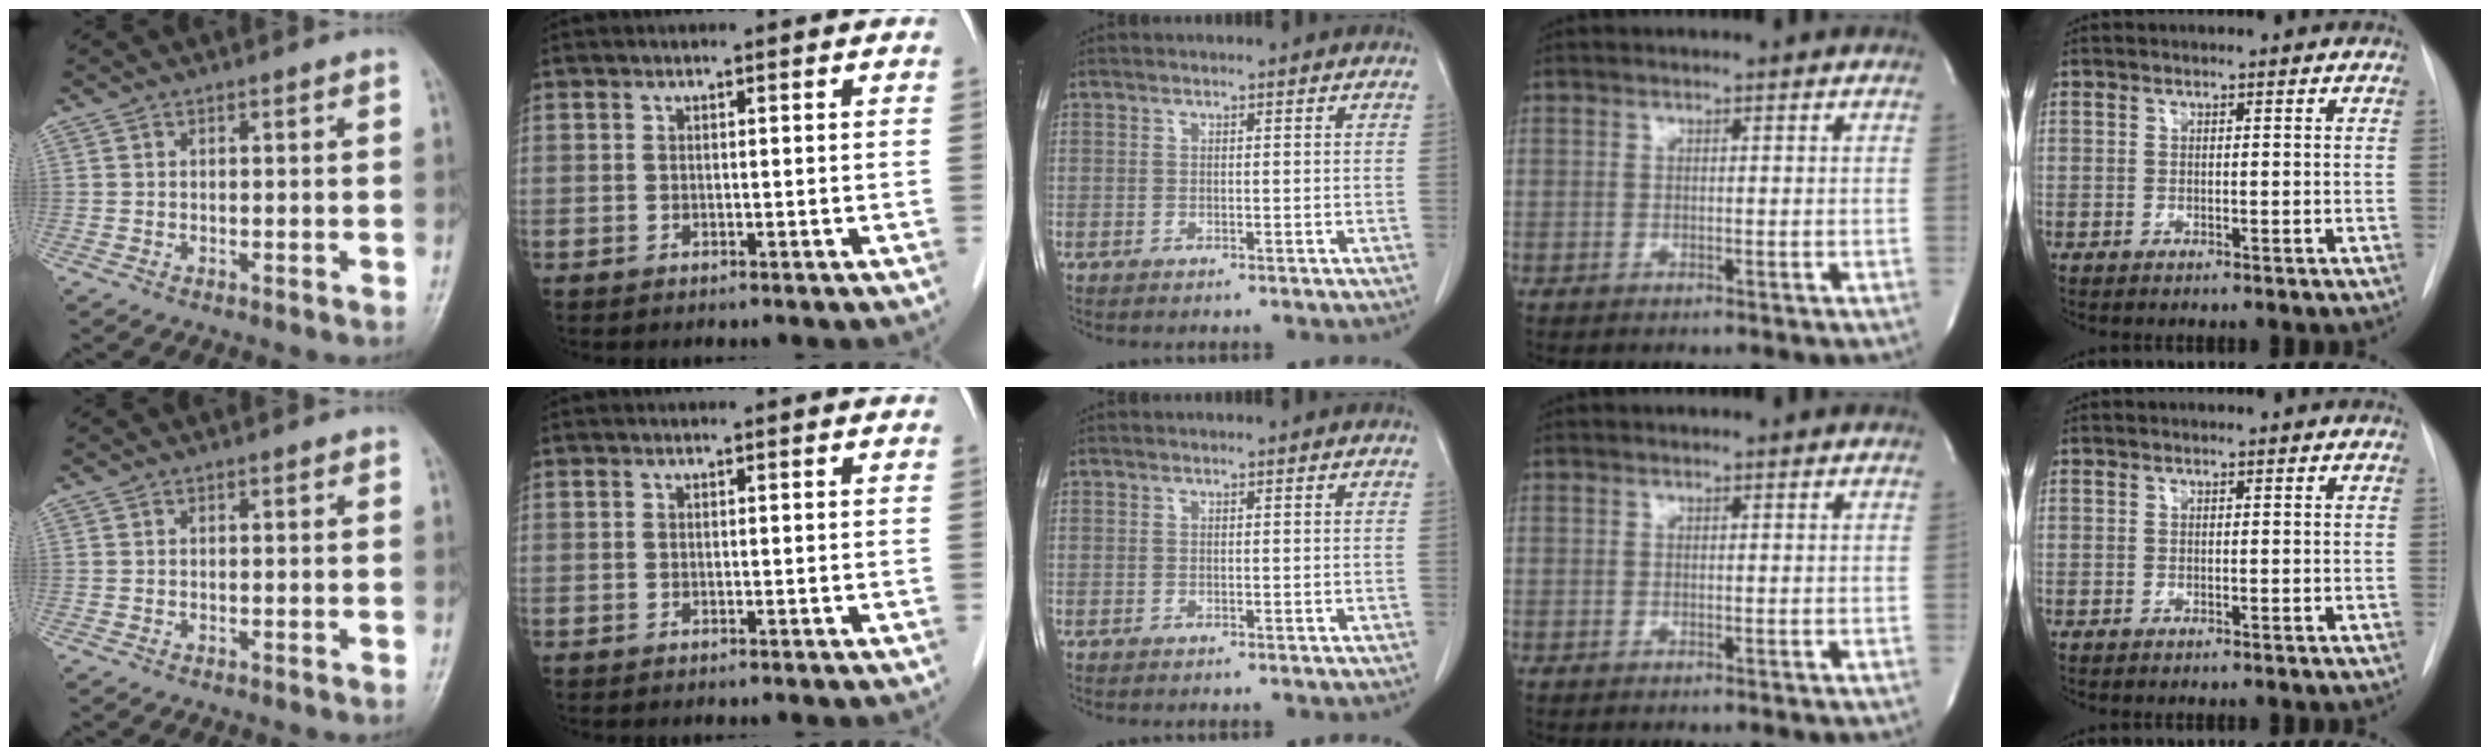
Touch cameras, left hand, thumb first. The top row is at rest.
{}